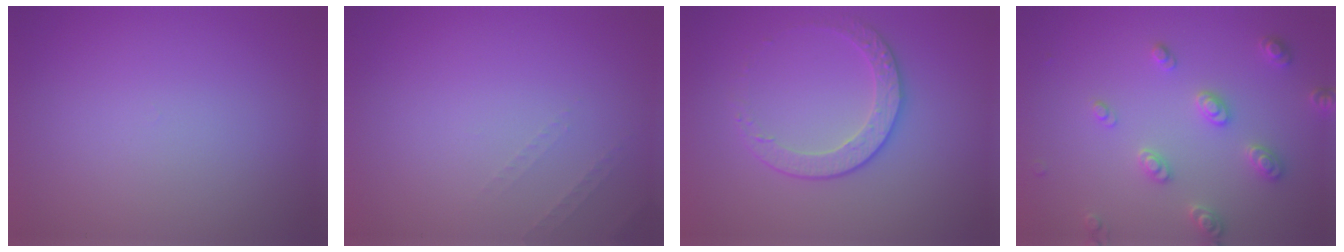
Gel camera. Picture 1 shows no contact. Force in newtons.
{"total": 0.9, "press": 0.9, "slide": 0.3}
{"total": 2.4, "press": 1.9, "slide": 1.5}
{"total": 2.7, "press": 2.7, "slide": 0.4}